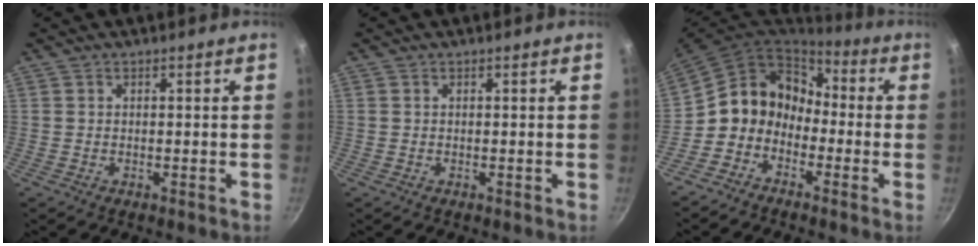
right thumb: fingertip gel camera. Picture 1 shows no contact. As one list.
[{"total": 0.0}, {"total": 12.2, "force": [-2.9, 10.5, 5.6], "torque": [-0.078, 0.065, -0.082]}]